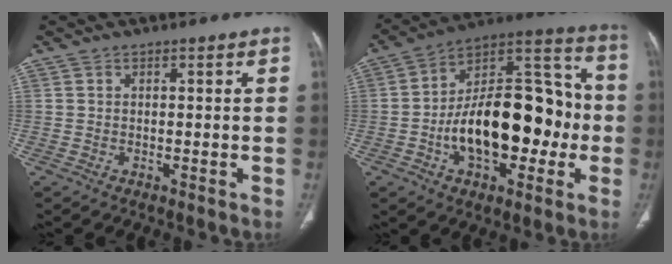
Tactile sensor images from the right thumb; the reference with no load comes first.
{"total": 24.9, "force": [-4.0, 13.7, 20.4], "torque": [-0.294, 0.049, -0.059]}